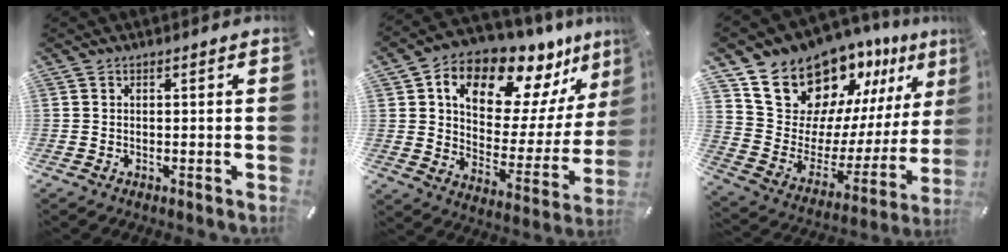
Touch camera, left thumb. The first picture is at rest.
{"total": 15.0, "force": [11.4, 7.6, 6.1], "torque": [-0.109, -0.098, 0.193]}
{"total": 18.4, "force": [15.5, 8.9, 4.3], "torque": [-0.078, -0.137, 0.280]}